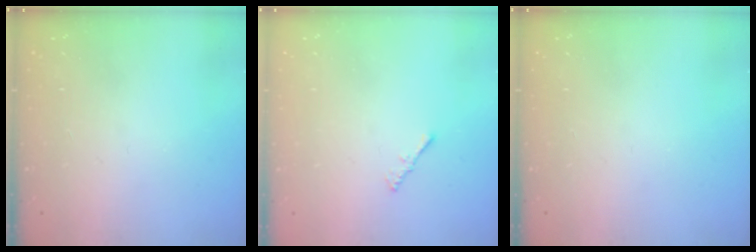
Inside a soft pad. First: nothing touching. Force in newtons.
{"total": 0.7, "press": 0.6, "slide": 0.3}
{"total": 0.0}